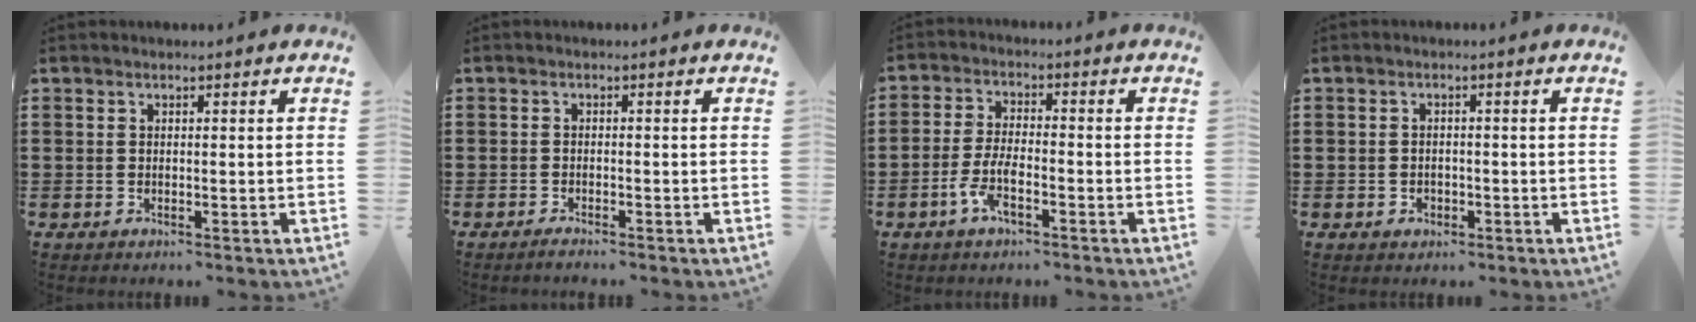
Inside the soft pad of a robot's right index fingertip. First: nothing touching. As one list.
[{"total": 1.0, "force": [-1.0, -0.1, 0.2], "torque": [-0.008, -0.005, -0.018]}, {"total": 4.9, "force": [-2.7, 1.5, 3.8], "torque": [-0.089, 0.001, -0.056]}, {"total": 1.2, "force": [-0.6, 0.9, 0.5], "torque": [-0.013, -0.002, -0.013]}]